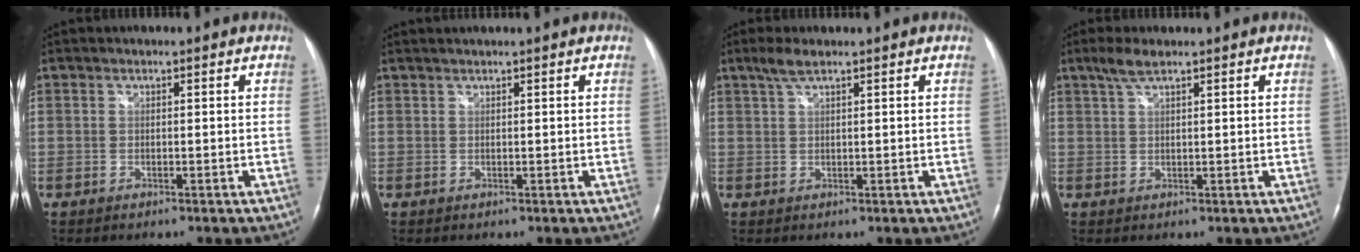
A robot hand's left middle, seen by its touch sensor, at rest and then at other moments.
{"total": 1.1, "force": [0.9, -0.4, 0.5], "torque": [-0.007, 0.016, 0.020]}
{"total": 2.6, "force": [1.9, 0.4, 1.8], "torque": [-0.044, 0.009, 0.040]}
{"total": 2.9, "force": [2.1, 0.4, 2.0], "torque": [-0.047, 0.009, 0.044]}